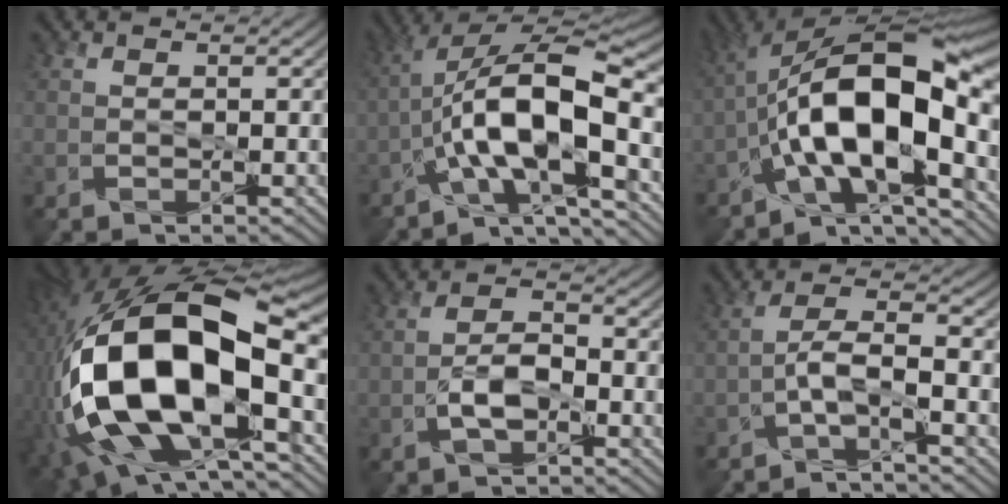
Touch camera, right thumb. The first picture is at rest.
{"total": 12.9, "force": [-4.0, 3.5, 11.8], "torque": [-0.204, 0.014, -0.076]}
{"total": 15.9, "force": [-4.3, 5.4, 14.3], "torque": [-0.228, 0.016, -0.080]}
{"total": 20.6, "force": [-2.9, 10.2, 17.7], "torque": [-0.403, -0.027, -0.022]}
{"total": 3.8, "force": [-1.9, 1.5, 2.9], "torque": [-0.054, 0.011, -0.036]}
{"total": 3.7, "force": [-2.5, 0.0, 2.7], "torque": [-0.052, 0.017, -0.052]}